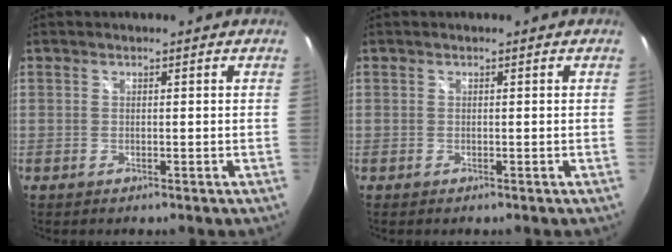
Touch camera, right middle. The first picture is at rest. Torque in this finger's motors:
{"motor_torque": [0.50, -0.83, 0.19, 0.07]}